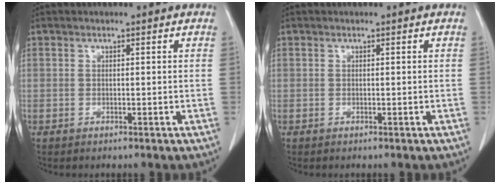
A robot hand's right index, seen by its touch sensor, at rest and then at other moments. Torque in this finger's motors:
{"motor_torque": [0.00, 0.00, 0.00, 0.00]}